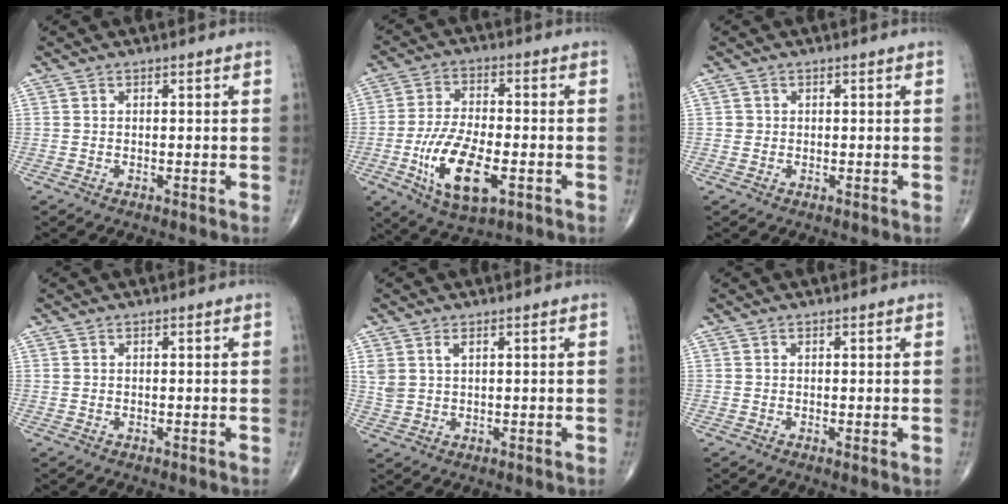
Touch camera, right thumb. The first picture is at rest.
{"total": 13.6, "force": [-4.3, 6.0, 11.5], "torque": [-0.215, 0.005, -0.073]}
{"total": 0.9, "force": [0.0, 0.9, 0.0], "torque": [0.006, 0.003, 0.000]}
{"total": 0.0}
{"total": 2.7, "force": [1.1, 1.7, 1.7], "torque": [-0.036, 0.003, 0.031]}
{"total": 0.6, "force": [0.1, 0.2, 0.6], "torque": [-0.013, -0.004, -0.001]}